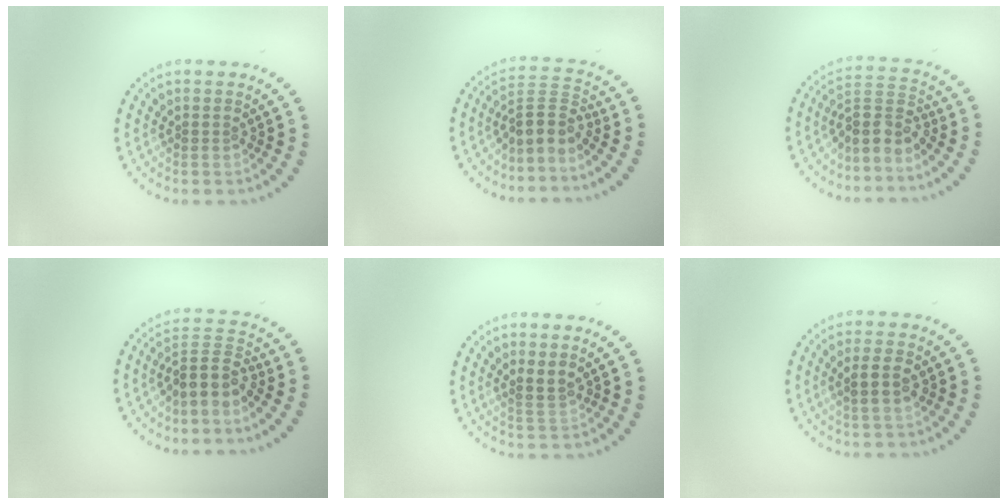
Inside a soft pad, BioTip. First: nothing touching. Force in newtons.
{"total": 3.2, "press": 2.4, "slide": 2.1}
{"total": 3.3, "press": 2.5, "slide": 2.2}
{"total": 3.2, "press": 2.4, "slide": 2.1}
{"total": 1.7, "press": 1.5, "slide": 0.8}
{"total": 2.6, "press": 2.5, "slide": 0.3}